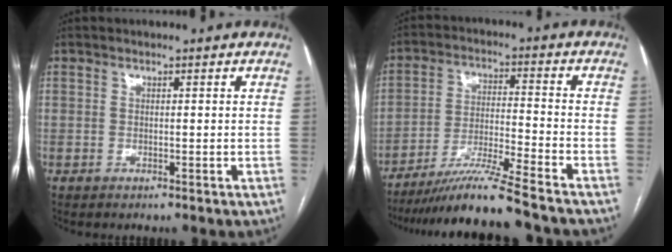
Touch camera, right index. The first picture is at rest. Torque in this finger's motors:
{"motor_torque": [1.08, -1.06, 0.70, 0.16]}